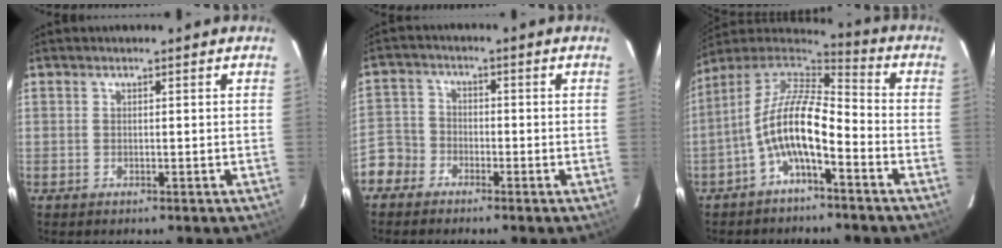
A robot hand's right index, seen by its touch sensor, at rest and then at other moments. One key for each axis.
{"total": 6.0, "fx": -3.9, "fy": 4.5, "fz": 0.6, "tx": -0.020, "ty": 0.018, "tz": -0.087}
{"total": 13.1, "fx": -5.0, "fy": 4.7, "fz": 11.1, "tx": -0.222, "ty": 0.008, "tz": -0.100}